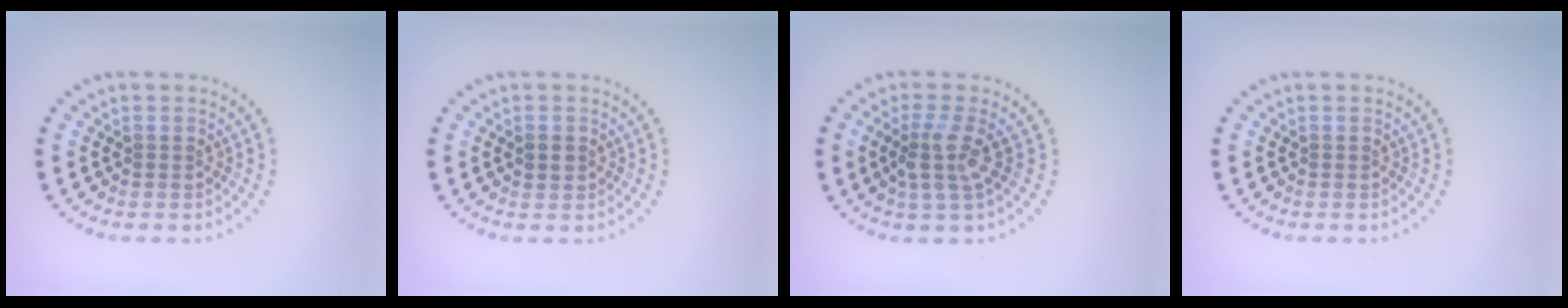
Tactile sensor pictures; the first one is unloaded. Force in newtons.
{"total": 1.2, "press": 1.1, "slide": 0.3}
{"total": 2.8, "press": 2.1, "slide": 1.8}
{"total": 0.0}